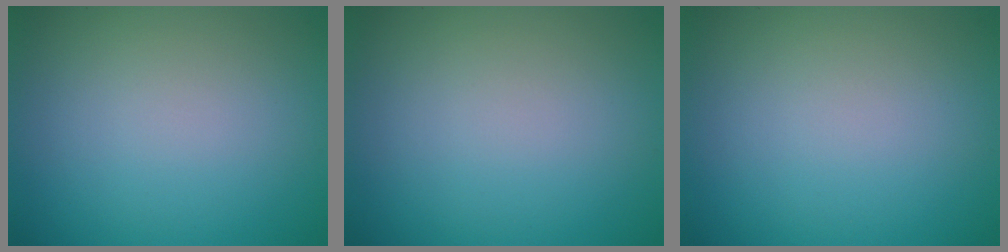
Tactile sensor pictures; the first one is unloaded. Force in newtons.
{"total": 0.0}
{"total": 0.0}